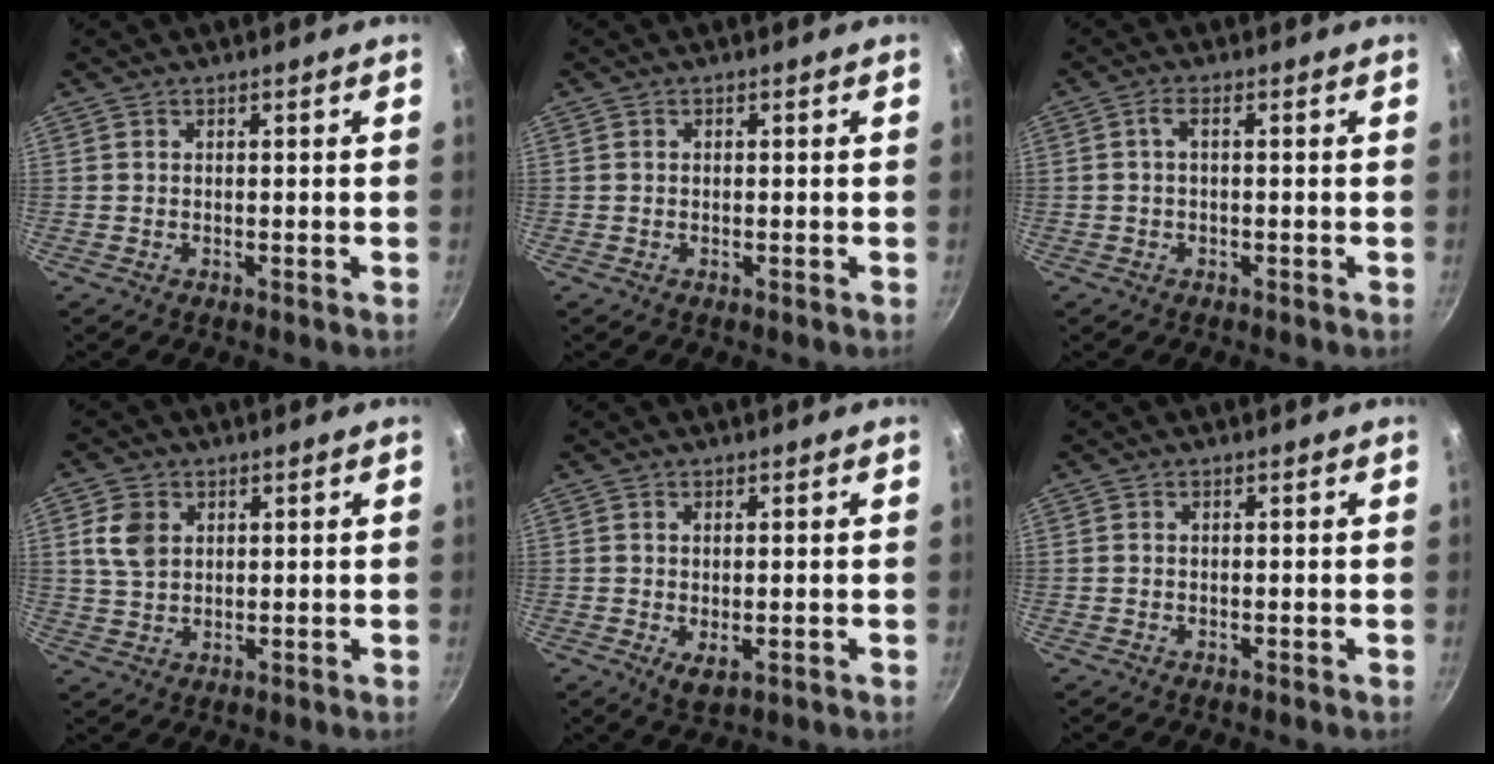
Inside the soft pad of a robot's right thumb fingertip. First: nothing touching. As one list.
[{"total": 0.7, "force": [0.0, 0.6, 0.4], "torque": [-0.005, 0.005, 0.000]}, {"total": 2.0, "force": [-0.1, 0.8, 1.9], "torque": [-0.047, 0.011, -0.002]}, {"total": 6.0, "force": [1.8, 4.4, 3.6], "torque": [-0.059, -0.002, 0.036]}, {"total": 3.1, "force": [-0.6, 1.4, 2.7], "torque": [-0.047, -0.014, -0.004]}, {"total": 0.0}]